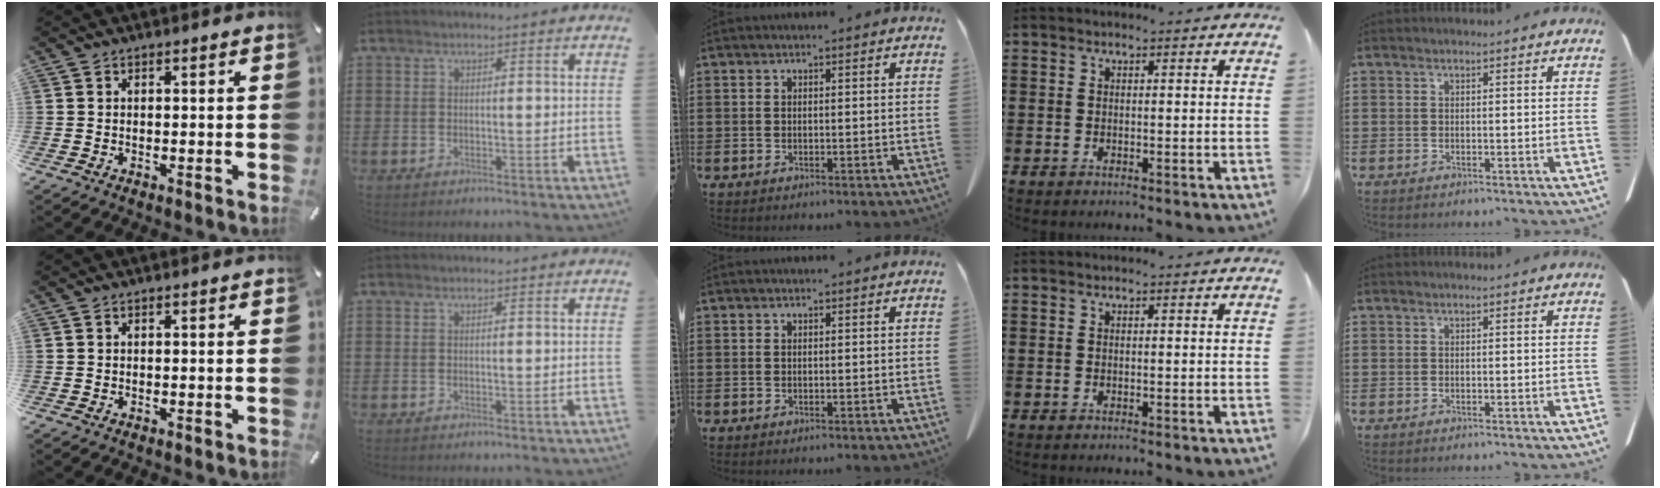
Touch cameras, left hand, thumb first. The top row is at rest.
{}